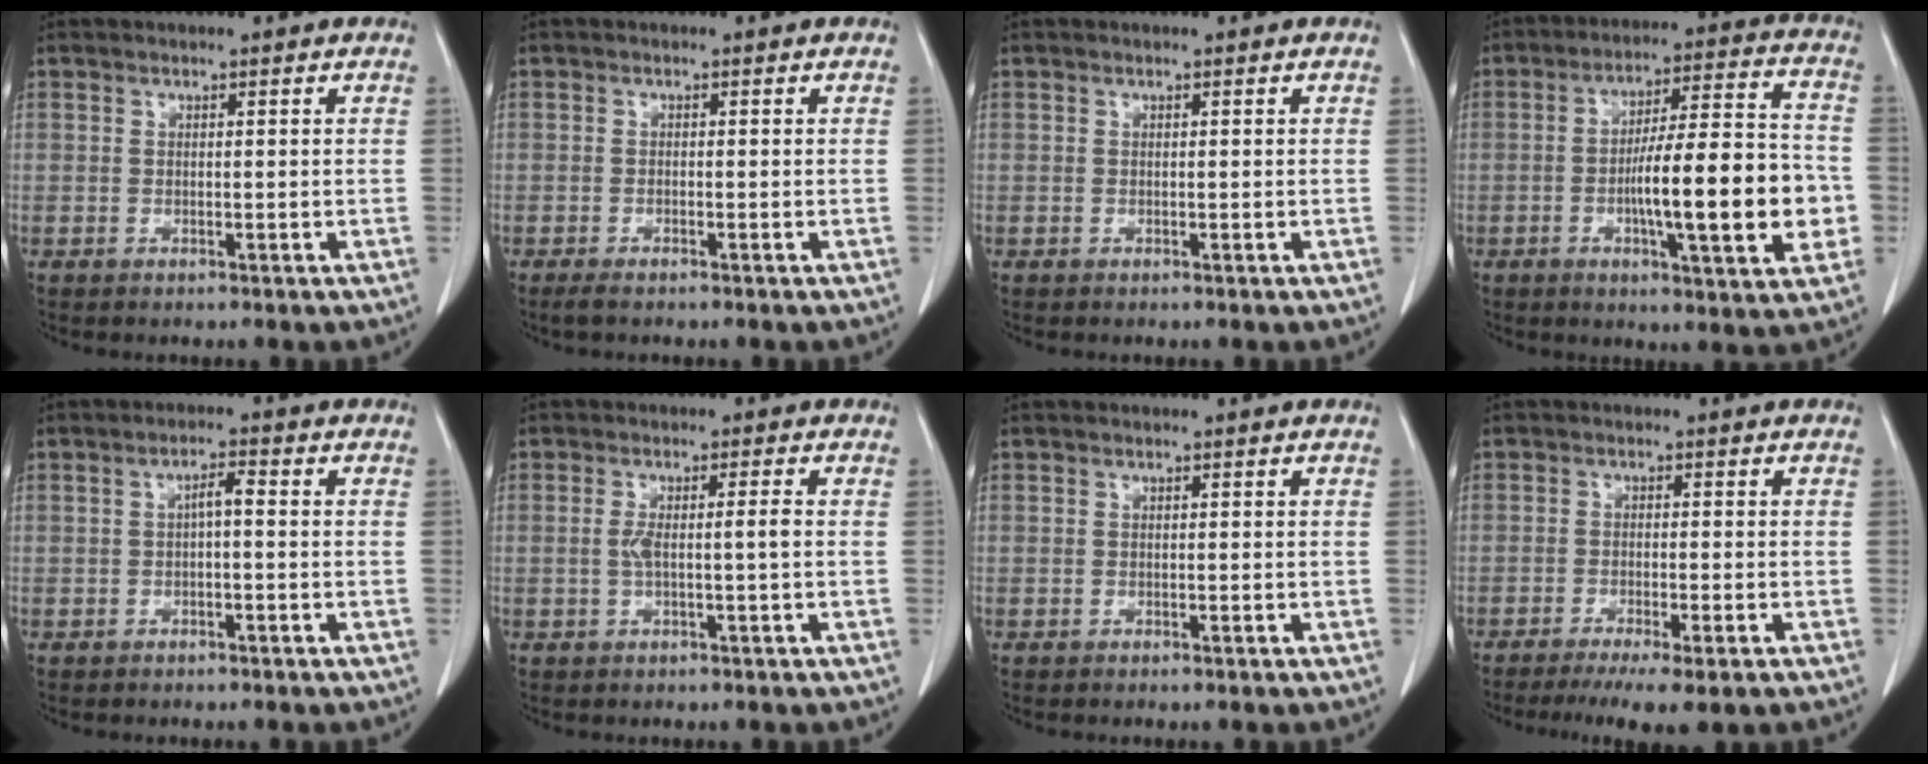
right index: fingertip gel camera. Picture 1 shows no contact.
{"total": 1.8, "force": [-1.4, 0.2, 1.0], "torque": [-0.021, -0.004, -0.024]}
{"total": 0.0}
{"total": 17.2, "force": [-3.4, 2.5, 16.6], "torque": [-0.256, 0.013, -0.049]}
{"total": 2.2, "force": [-0.1, 0.5, 2.2], "torque": [-0.037, 0.007, -0.003]}
{"total": 3.2, "force": [-0.3, -0.1, 3.2], "torque": [-0.063, 0.004, -0.002]}
{"total": 0.0}
{"total": 8.1, "force": [-5.9, 0.9, 5.5], "torque": [-0.075, -0.017, -0.088]}